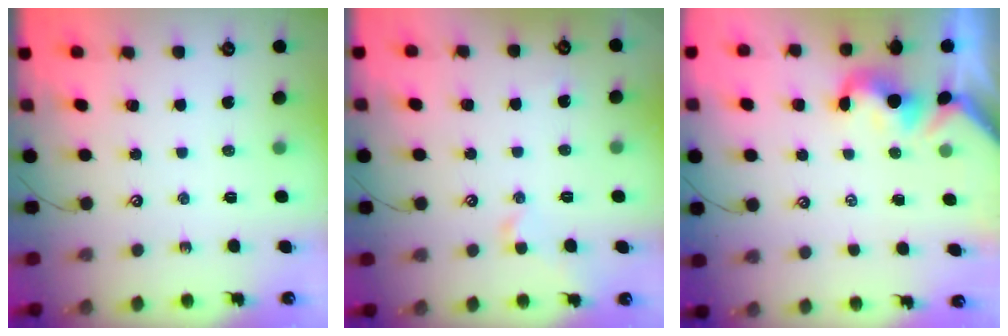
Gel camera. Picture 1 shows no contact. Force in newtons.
{"total": 0.8, "press": 0.8, "slide": 0.2}
{"total": 1.1, "press": 1.1, "slide": 0.2}